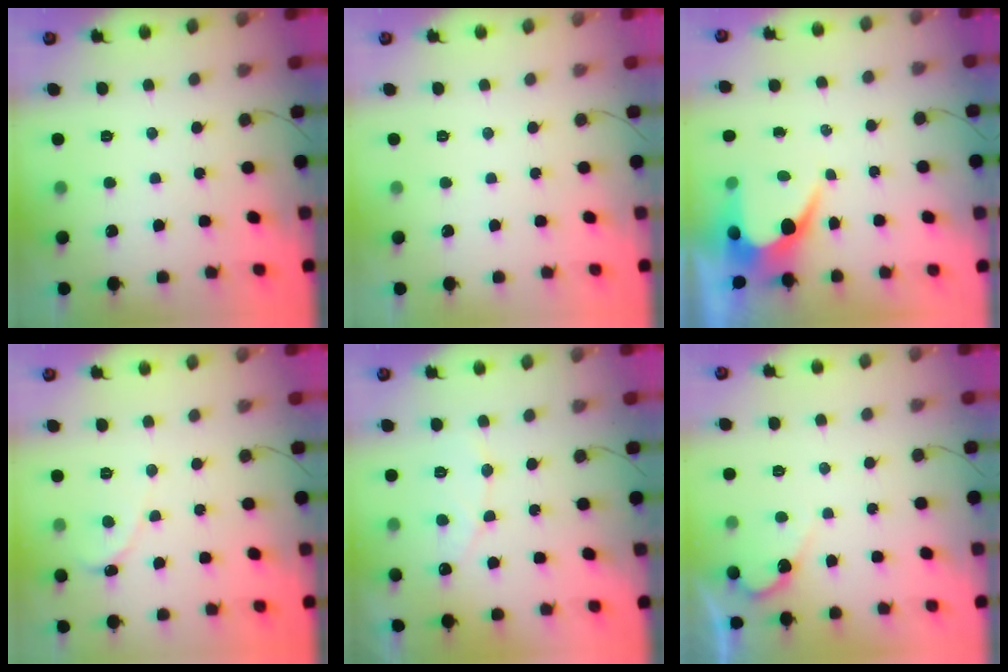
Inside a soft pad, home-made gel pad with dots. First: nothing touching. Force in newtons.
{"total": 0.0}
{"total": 6.4, "press": 6.4, "slide": 0.4}
{"total": 0.0}
{"total": 6.7, "press": 6.7, "slide": 0.5}
{"total": 3.9, "press": 3.9, "slide": 0.2}